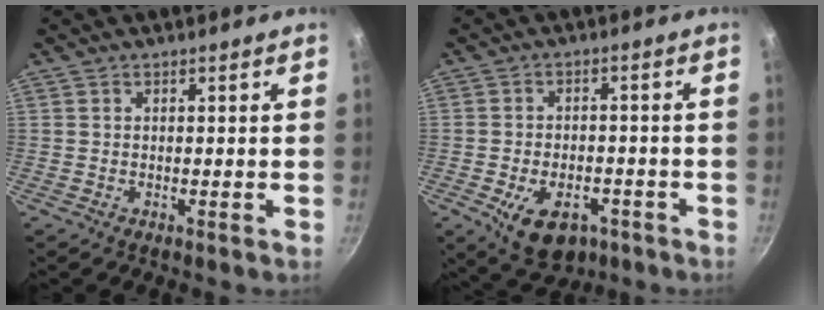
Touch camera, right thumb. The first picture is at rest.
{"total": 10.5, "force": [-4.7, 6.5, 6.8], "torque": [-0.084, 0.014, -0.063]}